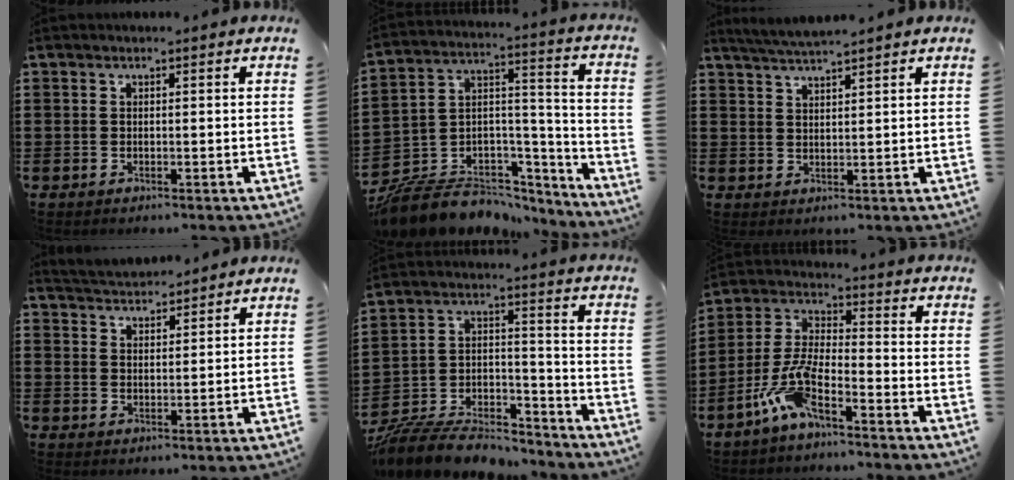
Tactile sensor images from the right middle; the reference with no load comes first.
{"total": 6.5, "force": [-5.6, 3.4, 0.1], "torque": [-0.019, -0.008, -0.109]}
{"total": 3.1, "force": [3.0, -0.3, 0.8], "torque": [-0.026, -0.006, 0.055]}
{"total": 3.4, "force": [3.4, 0.3, -0.2], "torque": [-0.008, -0.013, 0.063]}
{"total": 10.0, "force": [-9.5, 2.3, 2.3], "torque": [-0.042, 0.021, -0.187]}
{"total": 8.5, "force": [-5.9, 1.9, 5.9], "torque": [-0.146, -0.012, -0.118]}